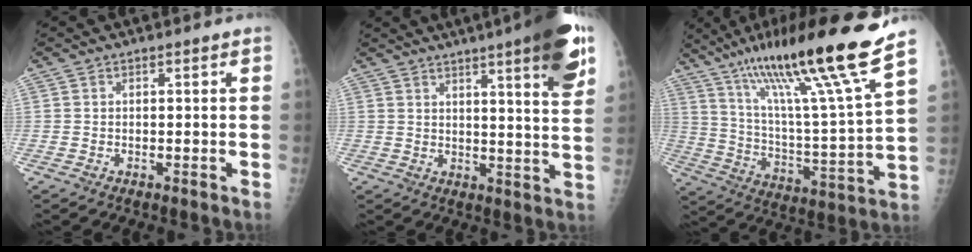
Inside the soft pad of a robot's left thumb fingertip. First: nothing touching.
{"total": 15.3, "force": [8.6, 2.0, 12.5], "torque": [-0.150, -0.034, 0.107]}
{"total": 25.1, "force": [17.2, 0.7, 18.2], "torque": [-0.287, -0.064, 0.292]}